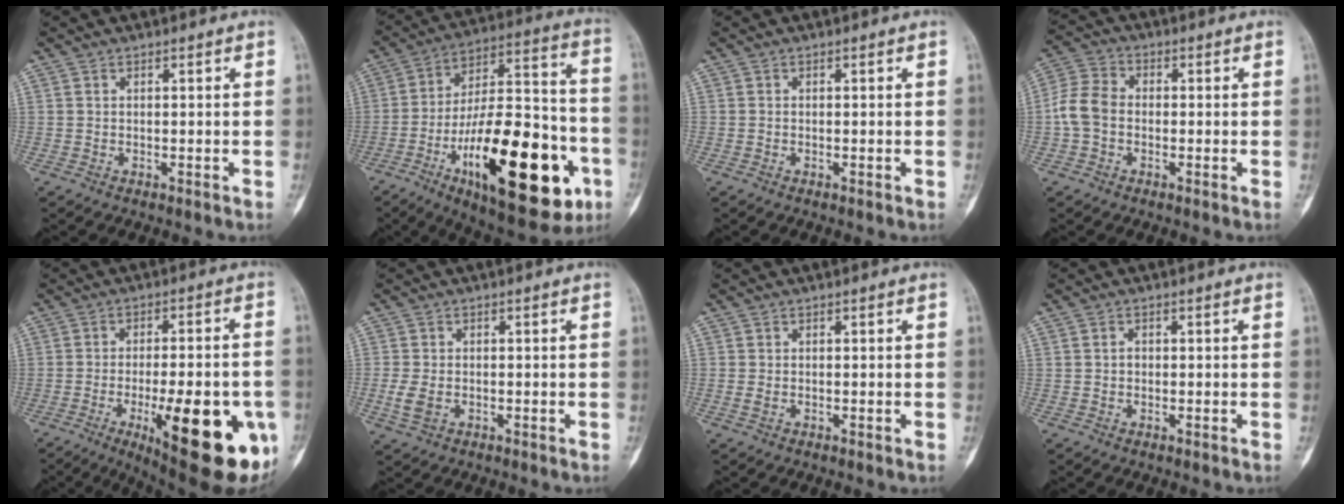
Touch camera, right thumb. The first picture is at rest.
{"total": 32.2, "force": [-11.9, 12.3, 27.3], "torque": [-0.398, 0.048, -0.174]}
{"total": 0.0}
{"total": 6.8, "force": [-1.1, 5.1, 4.3], "torque": [-0.087, 0.021, -0.032]}
{"total": 24.8, "force": [-8.5, 8.1, 21.9], "torque": [-0.242, 0.000, -0.100]}
{"total": 3.8, "force": [-0.9, 2.6, 2.6], "torque": [-0.061, -0.001, -0.016]}
{"total": 0.9, "force": [-0.2, 0.6, 0.6], "torque": [-0.017, 0.000, -0.006]}
{"total": 1.1, "force": [0.0, 0.9, 0.6], "torque": [-0.003, 0.002, -0.002]}